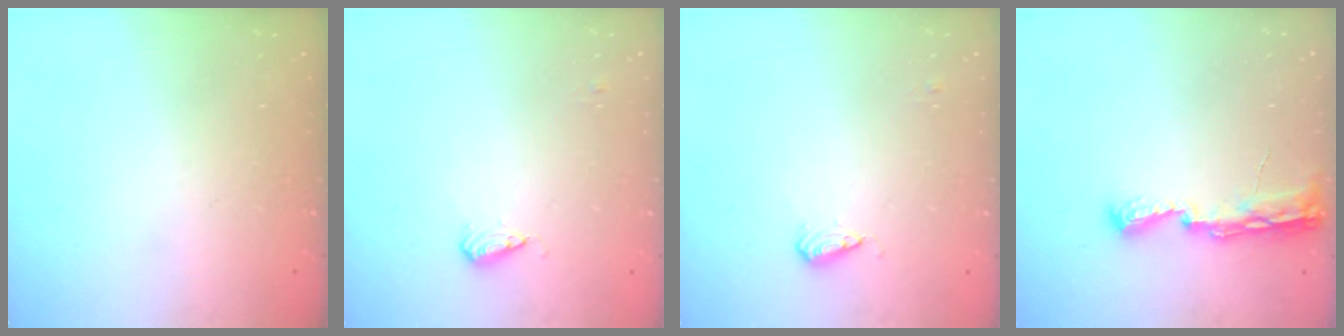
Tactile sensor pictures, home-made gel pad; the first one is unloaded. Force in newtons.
{"total": 5.5, "press": 5.4, "slide": 0.9}
{"total": 5.5, "press": 5.4, "slide": 0.9}
{"total": 7.9, "press": 7.8, "slide": 0.8}